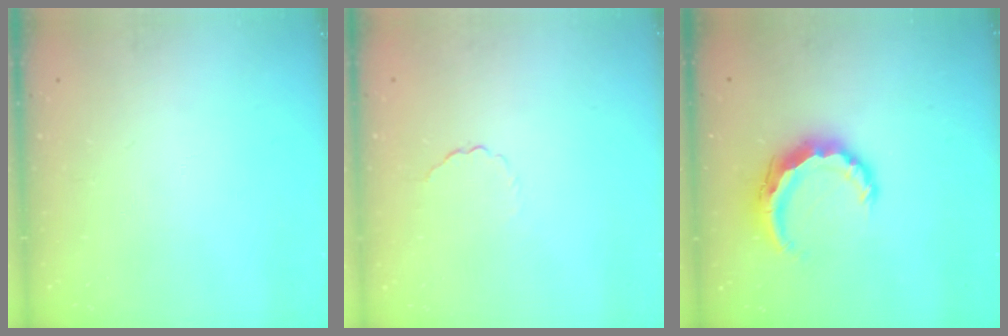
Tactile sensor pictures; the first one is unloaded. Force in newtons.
{"total": 2.6, "press": 2.4, "slide": 0.9}
{"total": 8.3, "press": 8.3, "slide": 0.2}